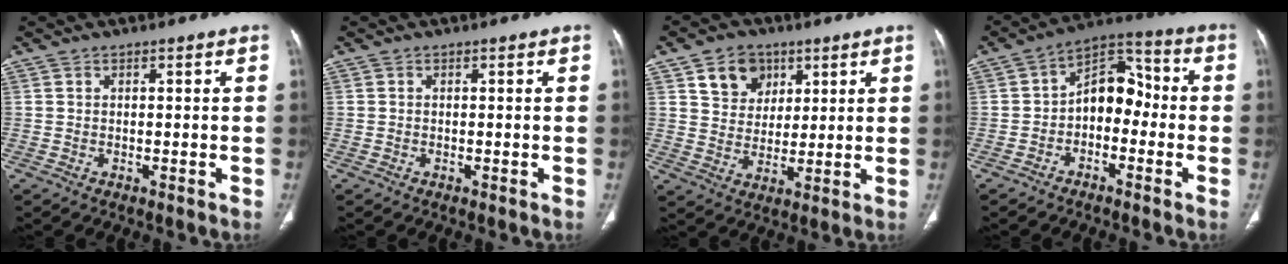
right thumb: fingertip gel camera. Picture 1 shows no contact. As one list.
[{"total": 0.0}, {"total": 8.7, "force": [4.2, 6.9, 3.3], "torque": [-0.023, -0.019, 0.075]}, {"total": 9.7, "force": [-1.6, 6.6, 6.9], "torque": [-0.072, 0.045, -0.045]}]